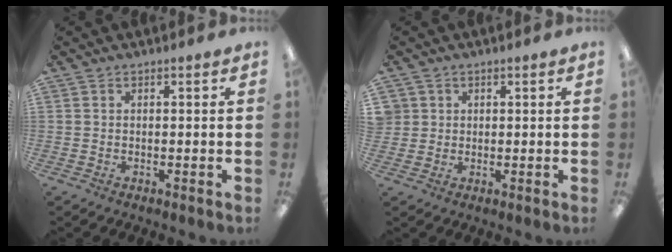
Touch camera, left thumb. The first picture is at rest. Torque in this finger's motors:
{"motor_torque": [-0.17, 0.07, 0.08, 0.03, 0.00]}